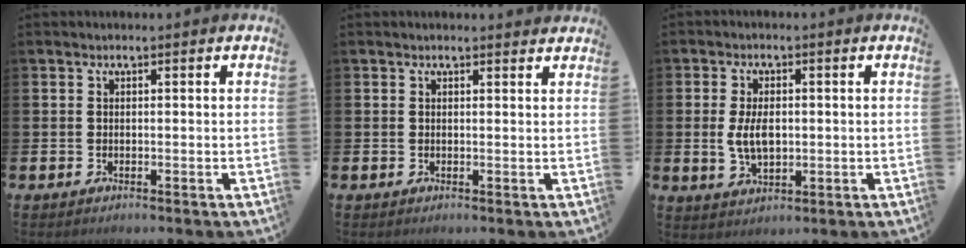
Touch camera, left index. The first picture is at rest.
{"total": 0.8, "force": [0.8, 0.1, 0.2], "torque": [0.011, -0.004, 0.012]}
{"total": 4.8, "force": [0.3, 2.7, 4.0], "torque": [-0.070, 0.000, -0.001]}